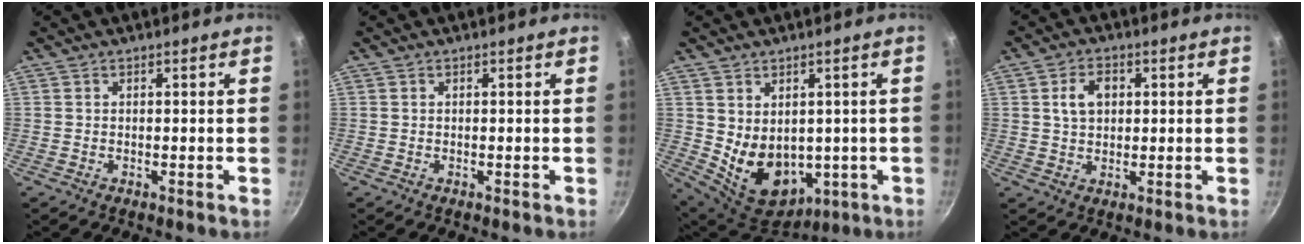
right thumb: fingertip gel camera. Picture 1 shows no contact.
{"total": 0.0}
{"total": 12.0, "force": [0.3, 9.0, 7.9], "torque": [-0.106, -0.025, 0.039]}
{"total": 5.5, "force": [1.3, 3.9, 3.6], "torque": [-0.046, 0.003, 0.023]}